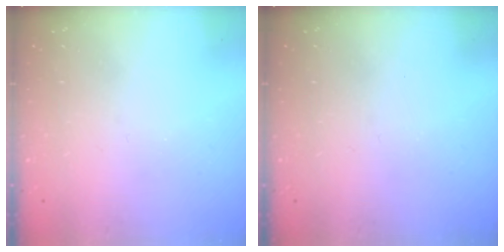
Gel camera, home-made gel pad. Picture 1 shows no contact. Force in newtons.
{"total": 0.0}